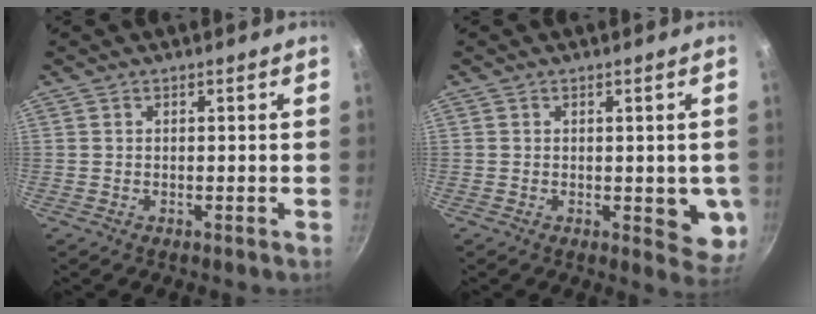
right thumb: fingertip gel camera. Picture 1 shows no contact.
{"total": 6.4, "force": [-0.5, 3.4, 5.4], "torque": [-0.042, -0.013, -0.006]}